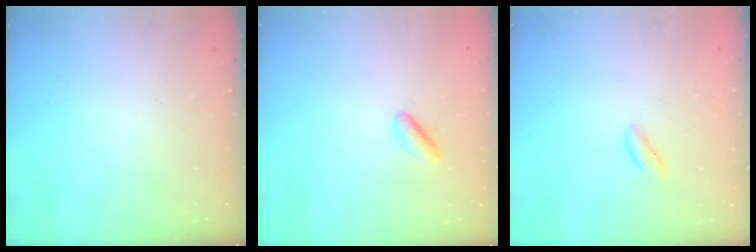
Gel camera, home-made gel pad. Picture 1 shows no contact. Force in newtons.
{"total": 2.1, "press": 1.9, "slide": 0.9}
{"total": 0.0}